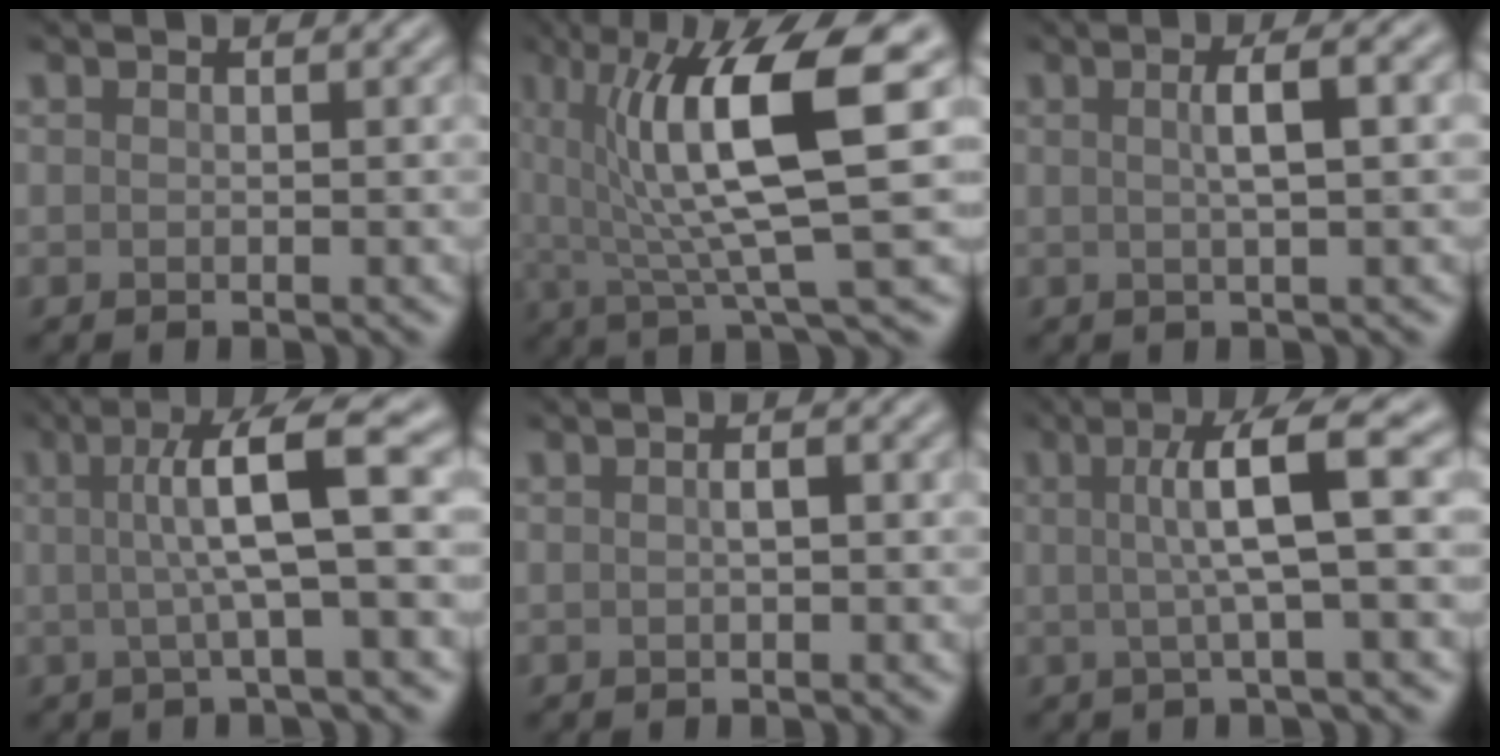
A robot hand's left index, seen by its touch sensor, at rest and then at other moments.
{"total": 10.5, "force": [2.4, 2.3, 10.0], "torque": [-0.151, -0.003, 0.043]}
{"total": 3.6, "force": [0.7, 0.9, 3.5], "torque": [-0.047, 0.012, 0.006]}
{"total": 7.0, "force": [0.9, 1.3, 6.8], "torque": [-0.105, 0.014, 0.009]}
{"total": 1.0, "force": [-0.1, 0.2, 1.0], "torque": [-0.018, 0.003, 0.000]}
{"total": 6.2, "force": [1.1, 1.1, 6.1], "torque": [-0.096, 0.014, 0.012]}